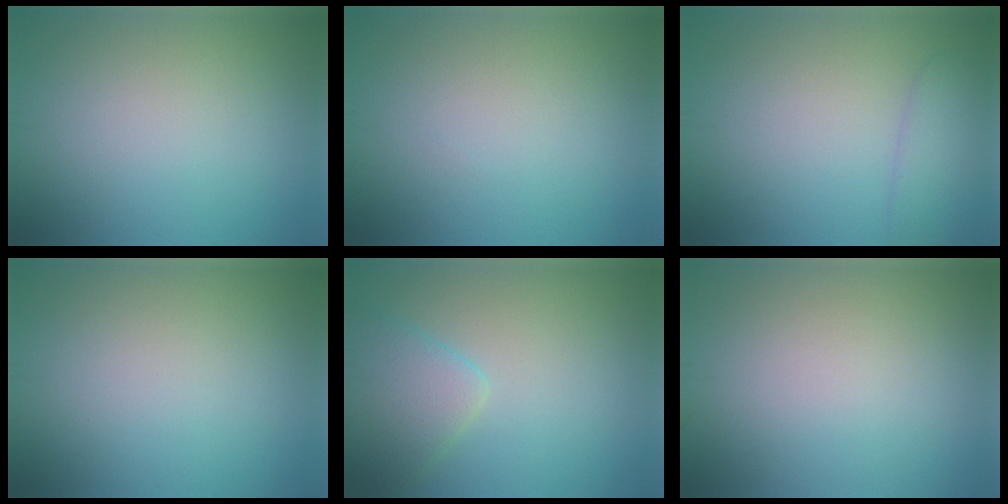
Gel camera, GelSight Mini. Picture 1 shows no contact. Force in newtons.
{"total": 0.0}
{"total": 2.9, "press": 2.9, "slide": 0.3}
{"total": 0.0}
{"total": 3.9, "press": 3.9, "slide": 0.2}
{"total": 0.0}